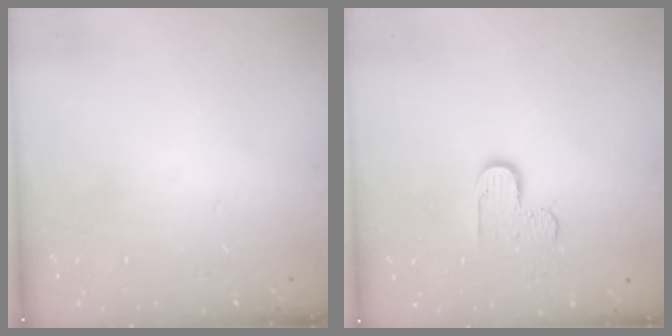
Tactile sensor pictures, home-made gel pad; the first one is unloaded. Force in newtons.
{"total": 5.7, "press": 5.7, "slide": 0.4}